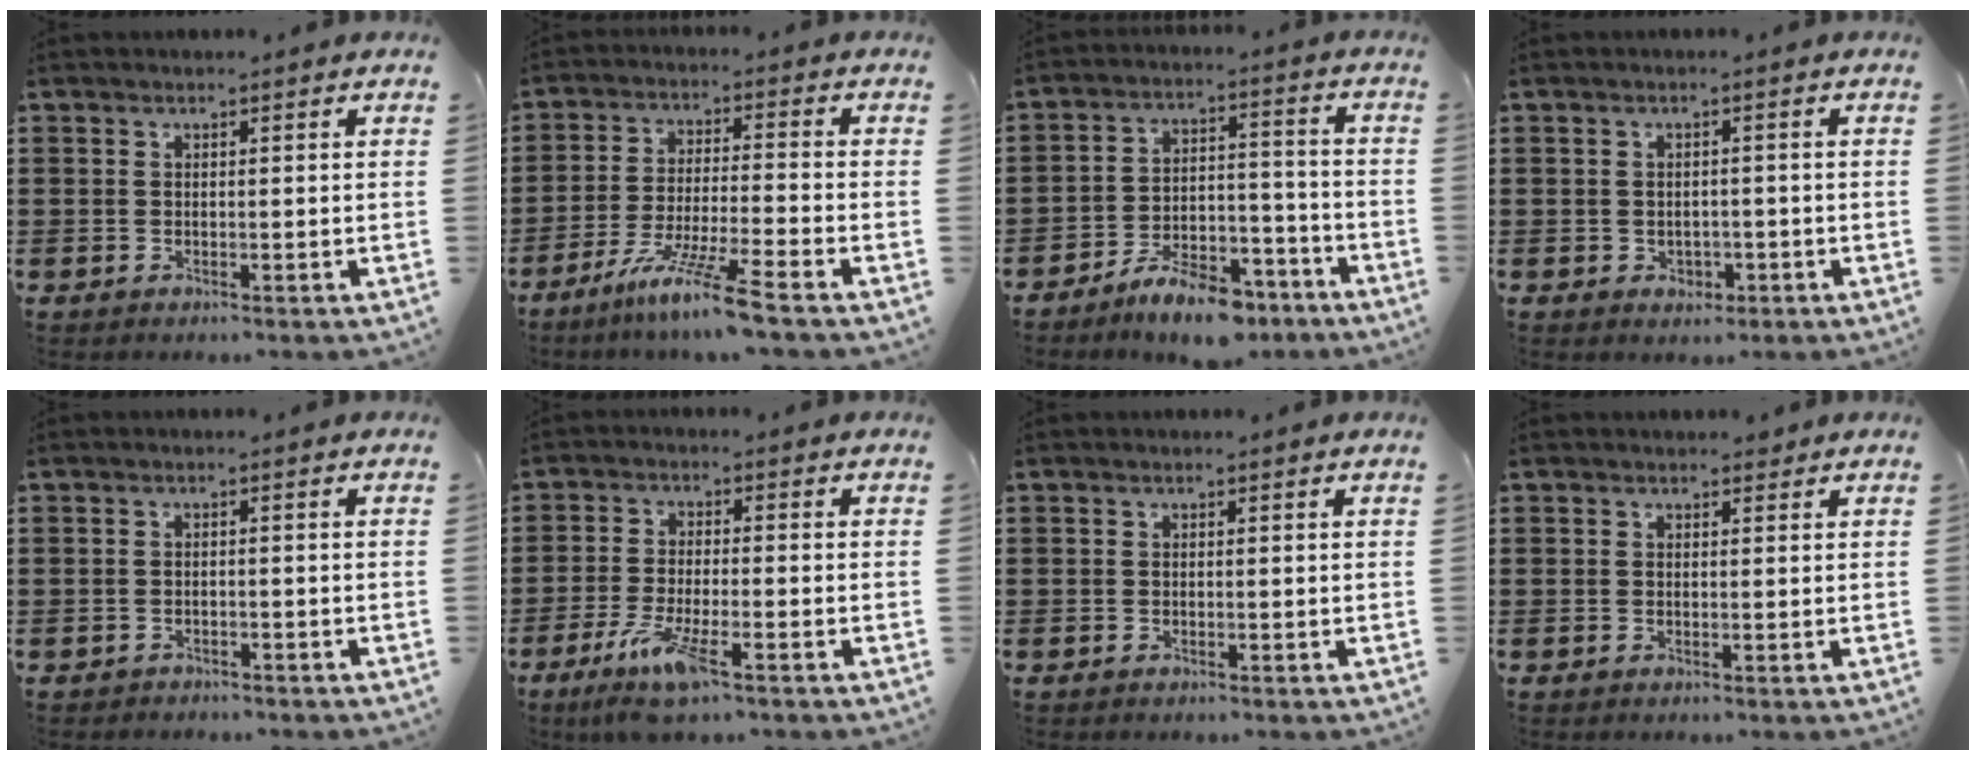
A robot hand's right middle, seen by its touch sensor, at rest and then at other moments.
{"total": 9.2, "force": [-6.9, -0.7, 6.0], "torque": [-0.123, -0.019, -0.135]}
{"total": 8.5, "force": [-7.4, 2.3, 3.5], "torque": [-0.056, 0.025, -0.137]}
{"total": 1.5, "force": [-0.4, 1.3, 0.7], "torque": [-0.008, -0.001, -0.011]}
{"total": 1.0, "force": [-1.0, 0.3, 0.0], "torque": [-0.003, 0.002, -0.023]}
{"total": 6.9, "force": [-3.9, 1.1, 5.6], "torque": [-0.111, -0.015, -0.069]}
{"total": 0.0}
{"total": 0.9, "force": [0.7, 0.5, 0.0], "torque": [0.005, -0.001, 0.012]}